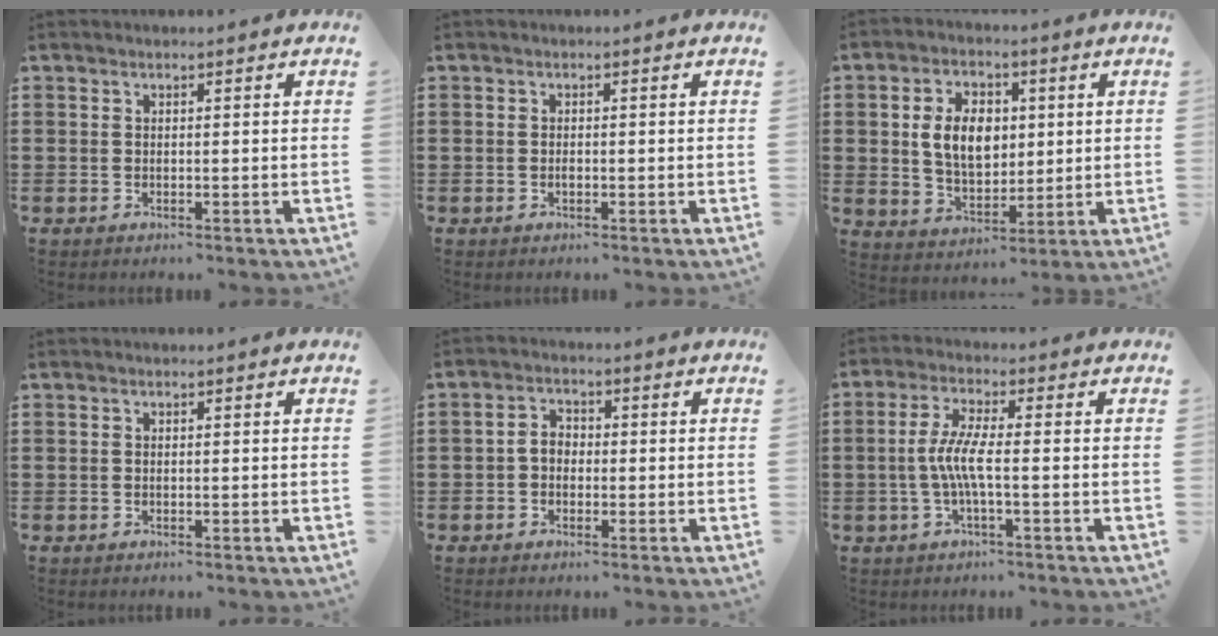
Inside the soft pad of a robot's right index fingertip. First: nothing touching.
{"total": 0.7, "force": [-0.2, 0.4, 0.4], "torque": [-0.010, -0.001, -0.004]}
{"total": 8.3, "force": [1.2, 5.7, 5.9], "torque": [-0.126, 0.008, 0.015]}
{"total": 0.0}
{"total": 2.6, "force": [-0.6, 1.9, 1.7], "torque": [-0.036, 0.007, -0.013]}
{"total": 5.4, "force": [-1.0, 0.7, 5.3], "torque": [-0.124, -0.010, -0.030]}